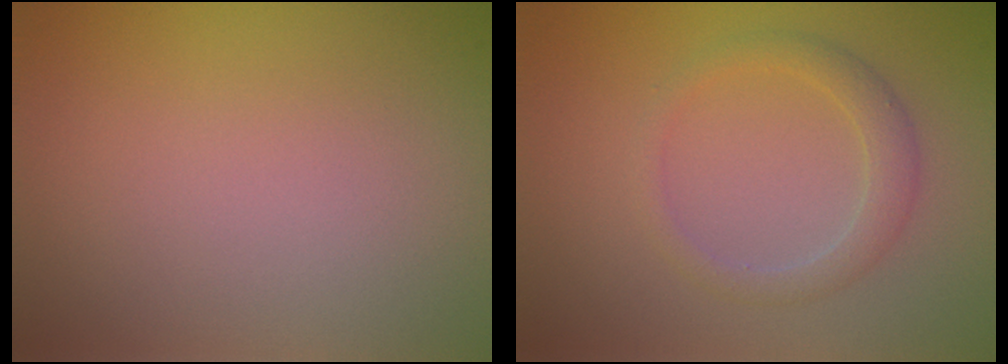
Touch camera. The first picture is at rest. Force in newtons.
{"total": 2.2, "press": 2.2, "slide": 0.2}